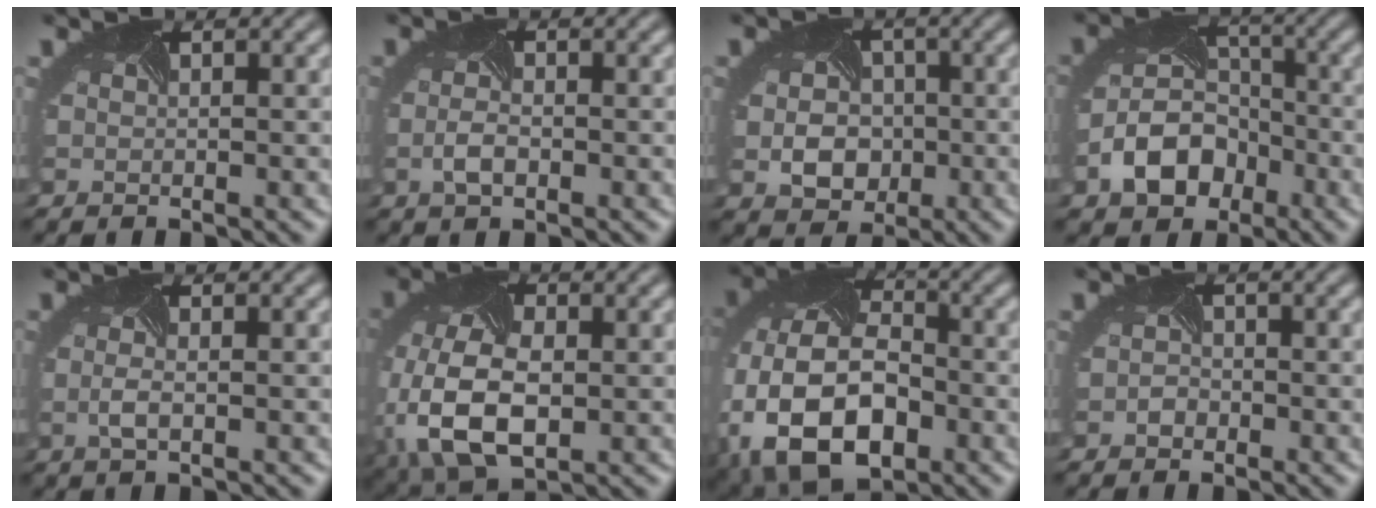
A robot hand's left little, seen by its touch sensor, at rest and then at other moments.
{"total": 1.7, "force": [-0.8, 0.8, 1.3], "torque": [-0.035, -0.007, -0.014]}
{"total": 5.6, "force": [-0.7, 4.5, 3.2], "torque": [-0.047, -0.011, -0.008]}
{"total": 6.2, "force": [-3.1, 4.4, 3.1], "torque": [-0.061, -0.014, -0.055]}
{"total": 1.4, "force": [-0.4, 0.4, 1.3], "torque": [-0.034, -0.005, -0.009]}
{"total": 10.7, "force": [-2.6, 6.7, 8.0], "torque": [-0.204, -0.033, -0.043]}
{"total": 14.6, "force": [-4.9, 9.6, 10.0], "torque": [-0.211, -0.040, -0.079]}
{"total": 1.0, "force": [-0.7, 0.7, 0.1], "torque": [-0.005, -0.005, -0.015]}